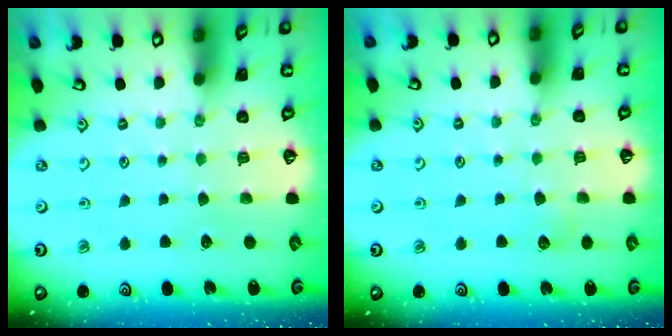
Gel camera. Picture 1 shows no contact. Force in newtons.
{"total": 4.9, "press": 4.8, "slide": 0.6}